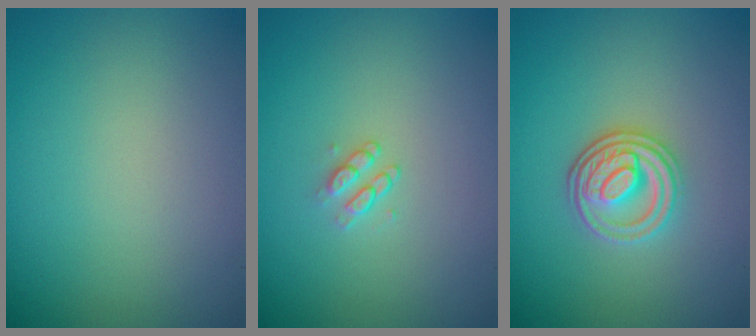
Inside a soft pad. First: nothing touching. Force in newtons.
{"total": 1.1, "press": 0.8, "slide": 0.7}
{"total": 3.6, "press": 3.0, "slide": 1.9}